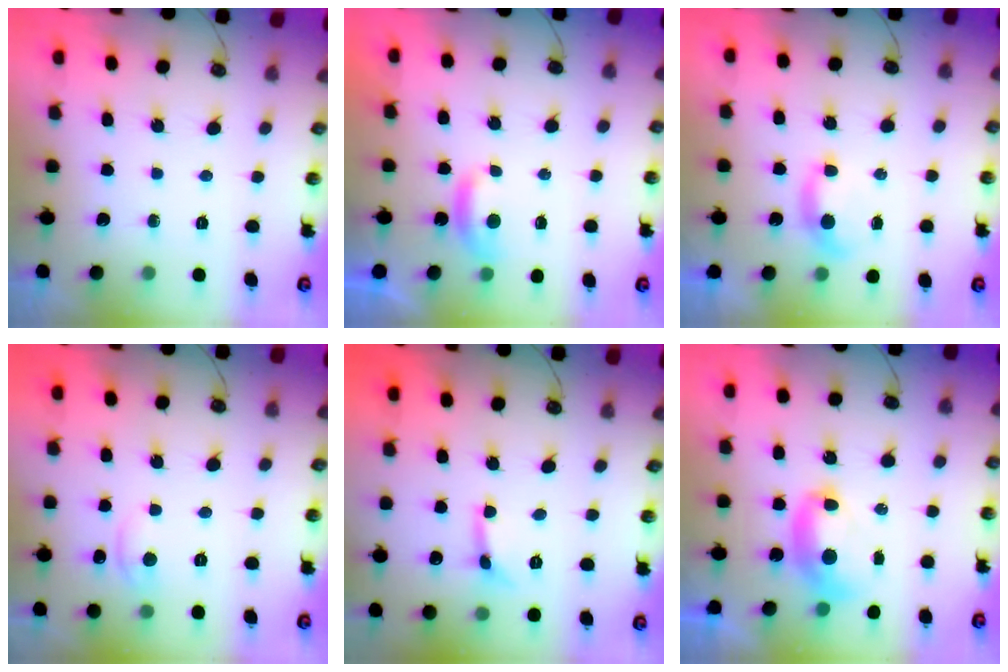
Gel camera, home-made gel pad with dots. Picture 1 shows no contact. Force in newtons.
{"total": 1.8, "press": 1.7, "slide": 0.4}
{"total": 0.7, "press": 0.5, "slide": 0.5}
{"total": 1.6, "press": 1.5, "slide": 0.3}
{"total": 0.7, "press": 0.6, "slide": 0.3}
{"total": 2.7, "press": 2.7, "slide": 0.1}